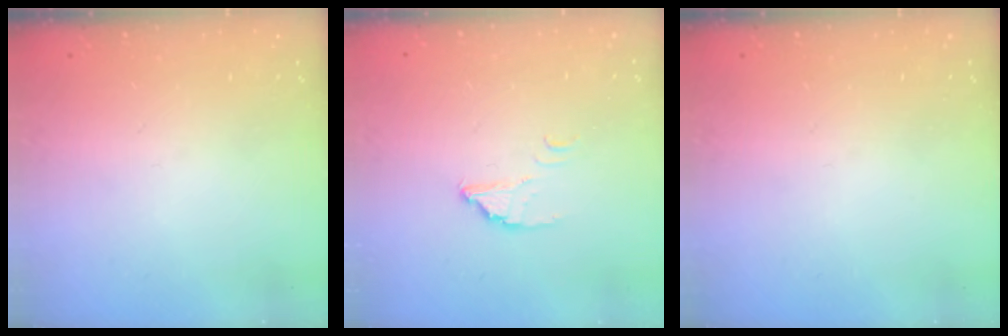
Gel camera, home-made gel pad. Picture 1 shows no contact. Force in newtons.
{"total": 2.8, "press": 2.8, "slide": 0.1}
{"total": 0.0}